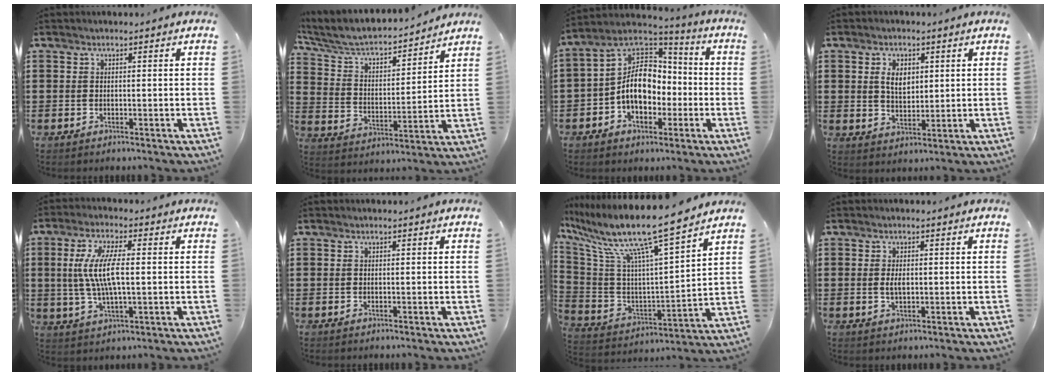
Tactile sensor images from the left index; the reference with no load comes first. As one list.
[{"total": 5.5, "force": [4.8, 1.3, 2.2], "torque": [-0.067, -0.036, 0.075]}, {"total": 10.8, "force": [-1.8, 7.7, 7.4], "torque": [-0.178, 0.012, -0.042]}, {"total": 4.2, "force": [1.4, 2.5, 3.1], "torque": [-0.061, 0.007, 0.021]}, {"total": 8.7, "force": [0.5, 2.6, 8.3], "torque": [-0.180, -0.003, 0.000]}, {"total": 0.0}, {"total": 13.2, "force": [10.1, 0.6, 8.5], "torque": [-0.191, -0.073, 0.165]}, {"total": 2.1, "force": [0.1, 0.9, 1.9], "torque": [-0.039, 0.003, 0.001]}]